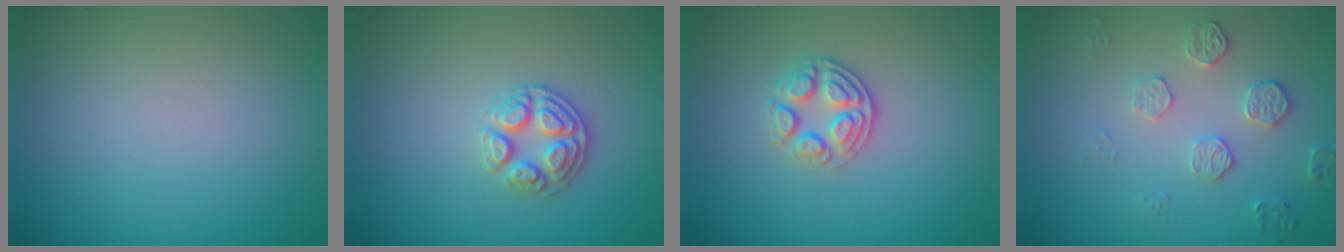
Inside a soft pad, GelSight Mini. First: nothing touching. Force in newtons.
{"total": 2.9, "press": 2.8, "slide": 0.7}
{"total": 2.7, "press": 2.5, "slide": 0.9}
{"total": 2.1, "press": 1.5, "slide": 1.4}